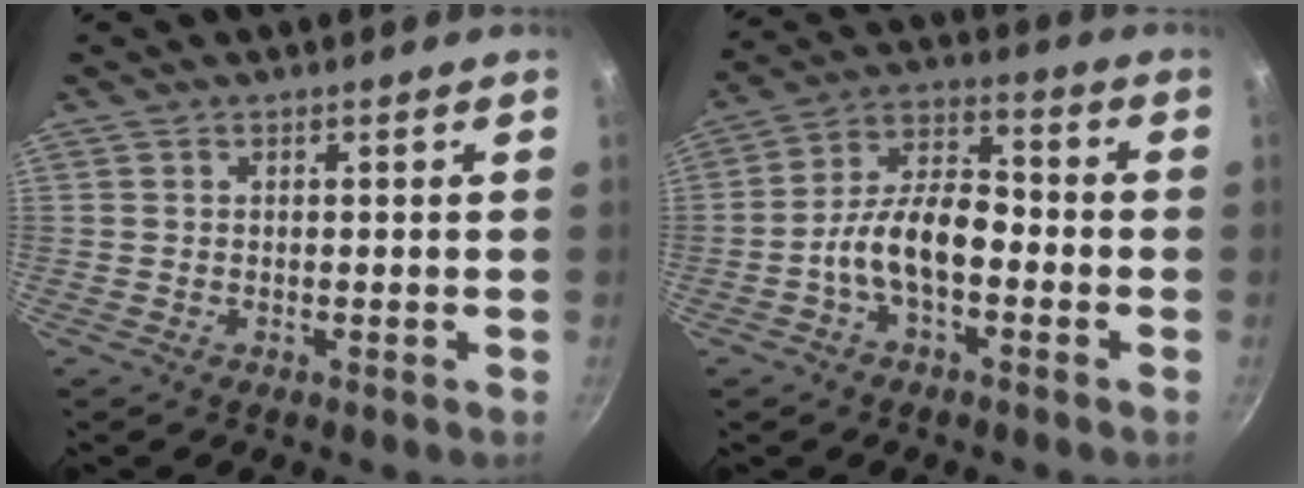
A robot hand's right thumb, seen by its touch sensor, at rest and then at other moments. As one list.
[{"total": 10.9, "force": [-3.4, 5.9, 8.6], "torque": [-0.133, 0.051, -0.072]}]